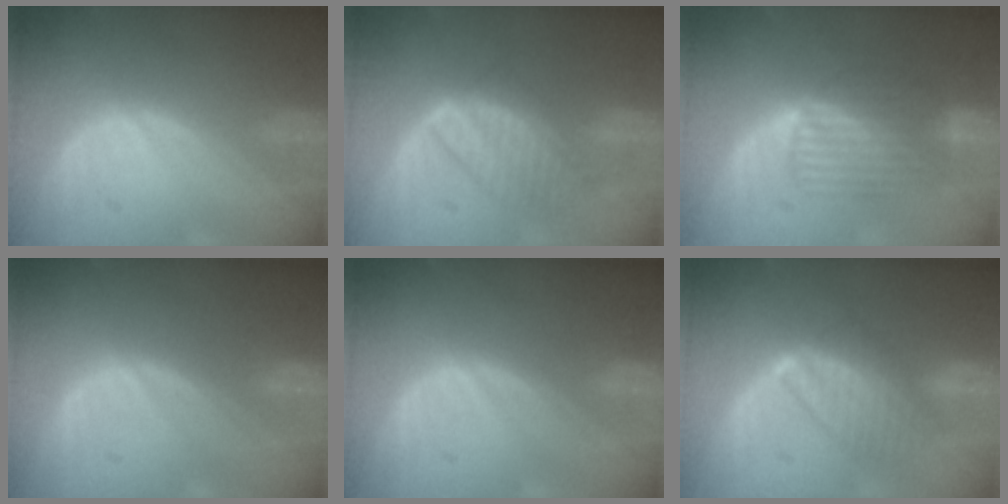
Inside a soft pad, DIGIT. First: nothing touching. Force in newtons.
{"total": 6.6, "press": 6.4, "slide": 1.8}
{"total": 6.5, "press": 6.4, "slide": 1.0}
{"total": 0.0}
{"total": 0.0}
{"total": 6.4, "press": 6.4, "slide": 0.8}